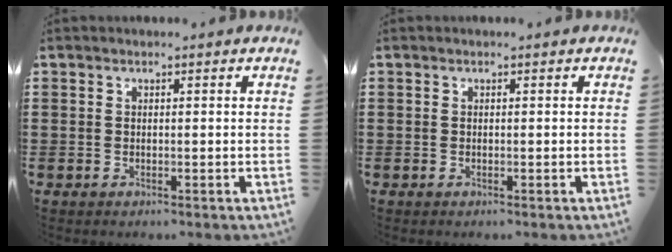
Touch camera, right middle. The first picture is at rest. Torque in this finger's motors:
{"motor_torque": [0.00, 0.00, 0.00, 0.00]}